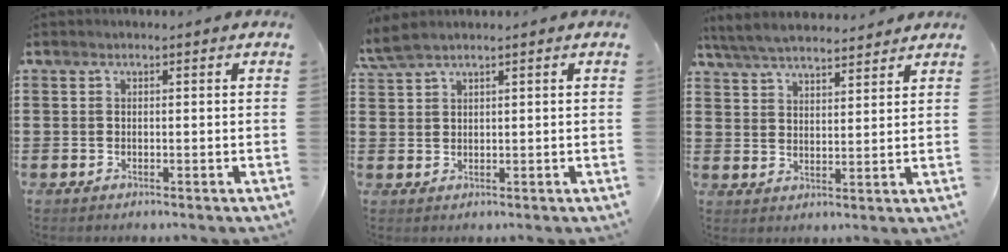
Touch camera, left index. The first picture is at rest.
{"total": 2.5, "force": [1.9, 0.3, 1.7], "torque": [-0.037, 0.001, 0.036]}
{"total": 5.3, "force": [5.1, 0.6, 1.5], "torque": [-0.047, -0.016, 0.092]}